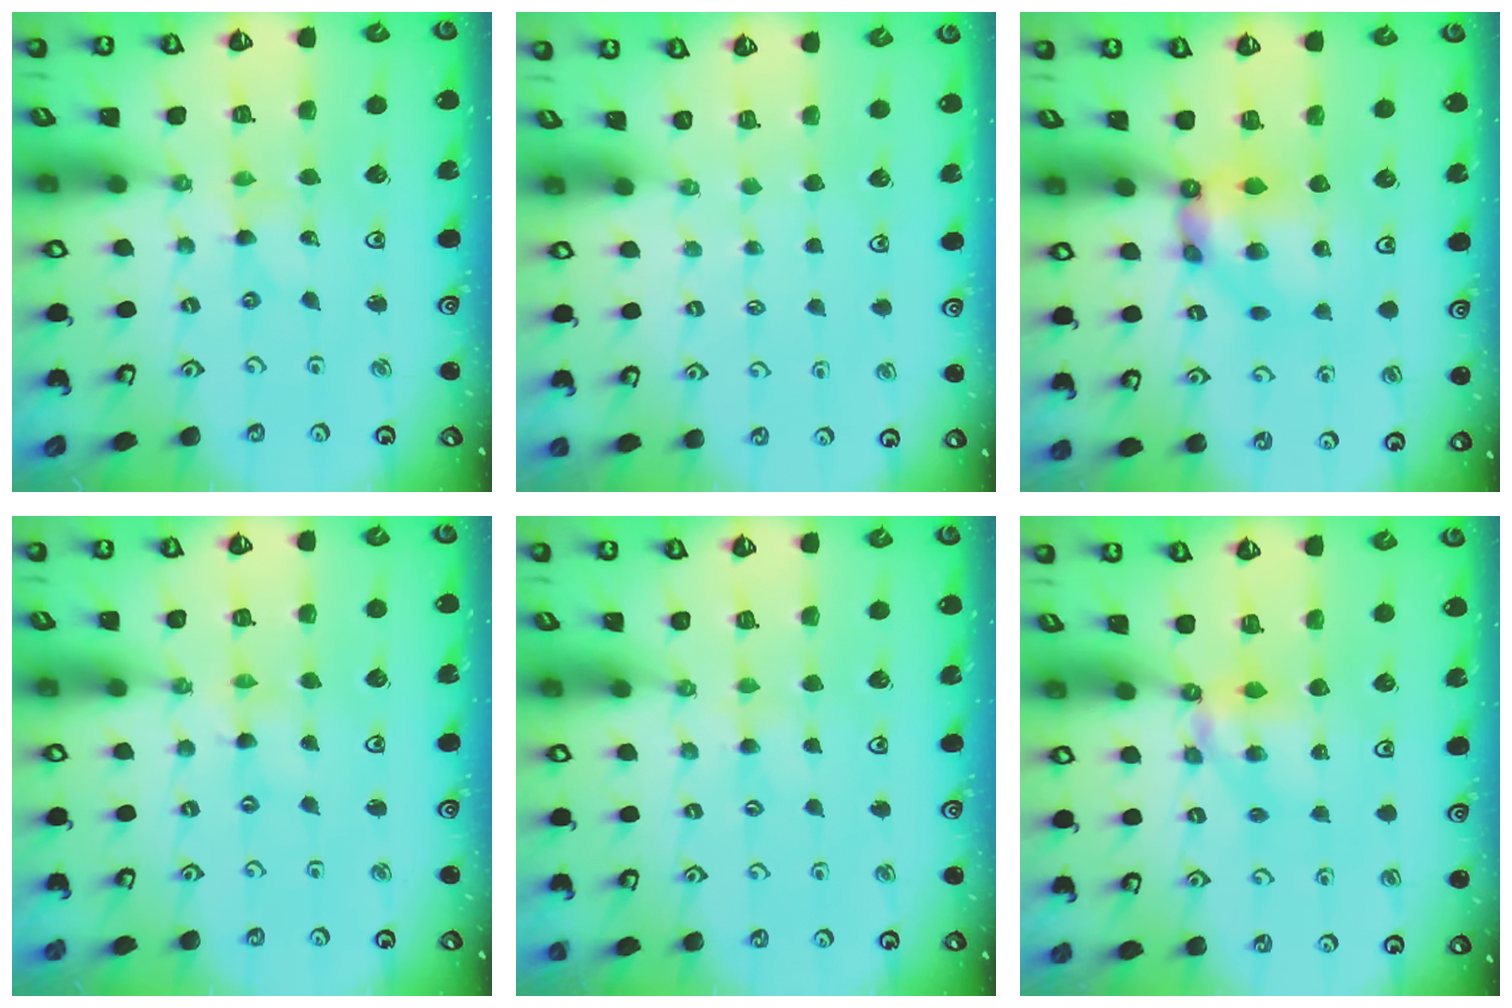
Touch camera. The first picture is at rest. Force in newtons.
{"total": 0.6, "press": 0.6, "slide": 0.1}
{"total": 7.8, "press": 7.8, "slide": 0.5}
{"total": 0.0}
{"total": 1.4, "press": 1.3, "slide": 0.3}
{"total": 5.5, "press": 5.5, "slide": 0.6}